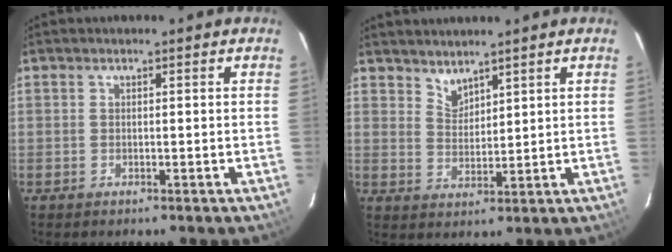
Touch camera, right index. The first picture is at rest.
{"total": 3.6, "force": [3.3, 1.2, 0.7], "torque": [-0.010, -0.003, 0.063]}